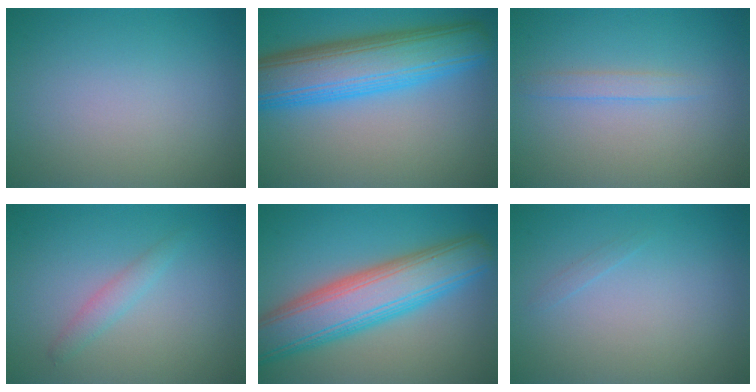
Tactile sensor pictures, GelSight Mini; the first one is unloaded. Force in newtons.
{"total": 9.8, "press": 9.8, "slide": 0.3}
{"total": 1.2, "press": 1.2, "slide": 0.1}
{"total": 1.5, "press": 1.5, "slide": 0.1}
{"total": 9.1, "press": 9.1, "slide": 0.3}
{"total": 0.5, "press": 0.5, "slide": 0.0}